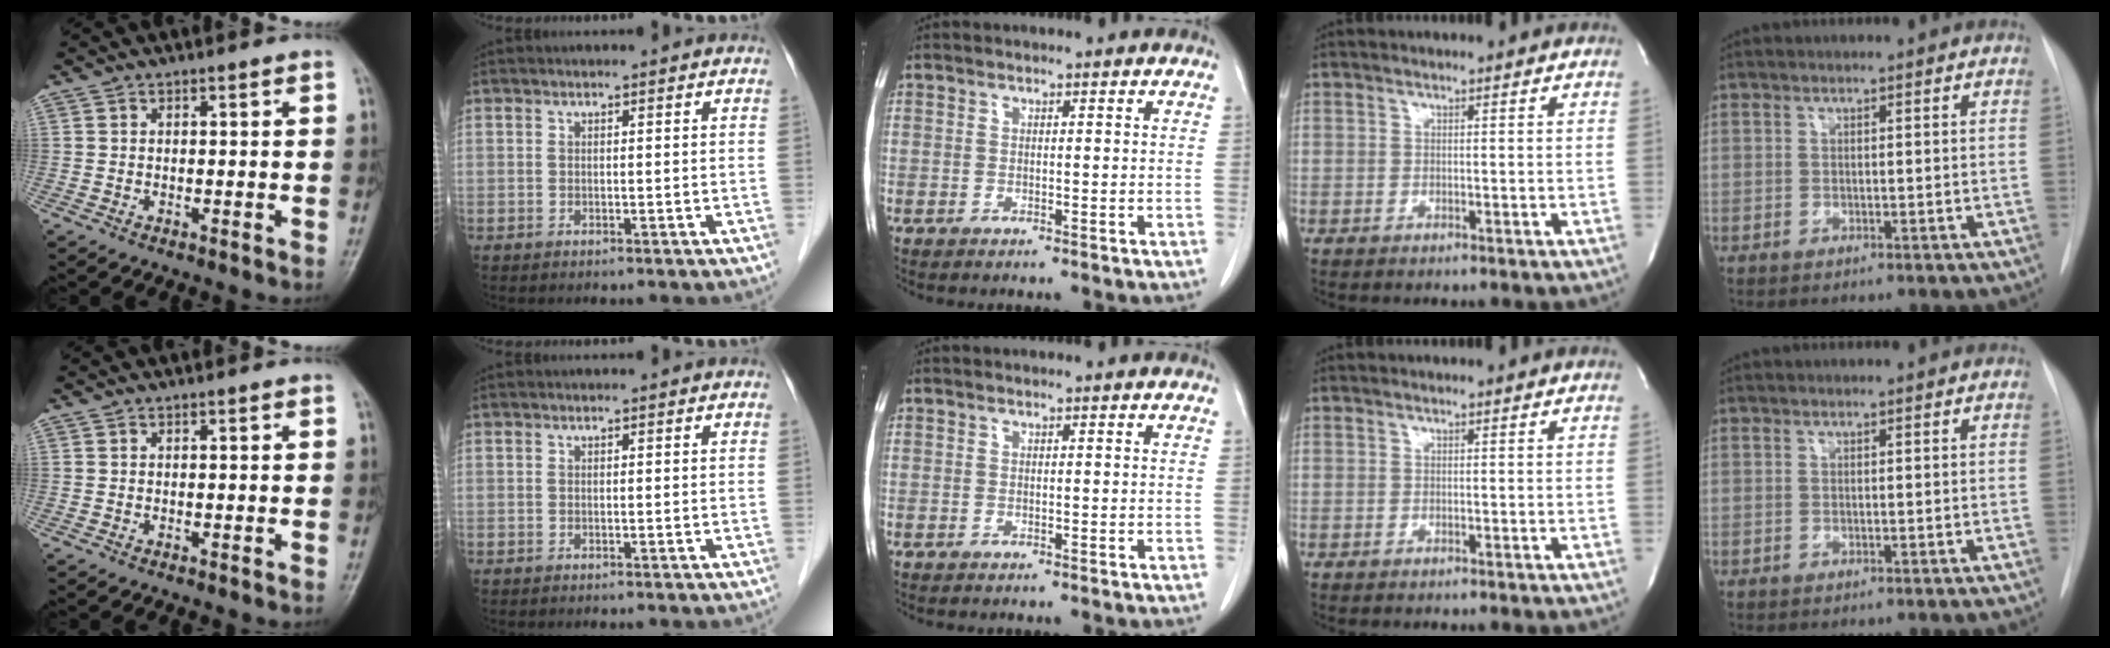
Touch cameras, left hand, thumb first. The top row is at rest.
{}